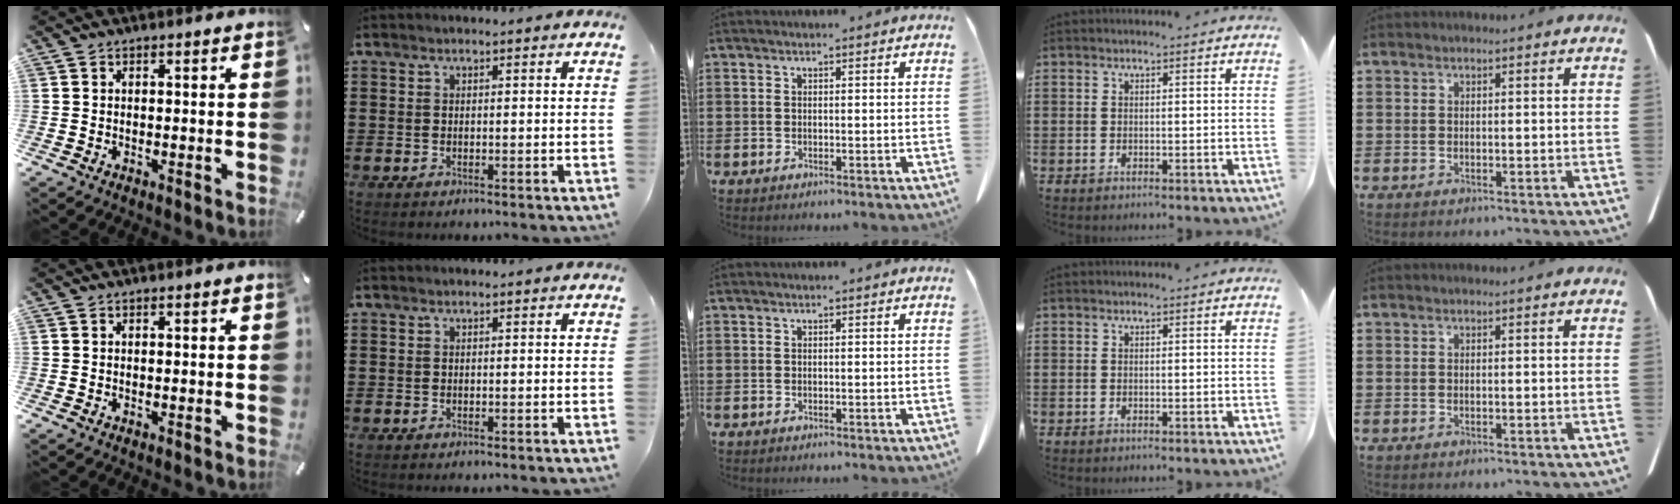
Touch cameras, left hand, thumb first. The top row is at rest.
{}